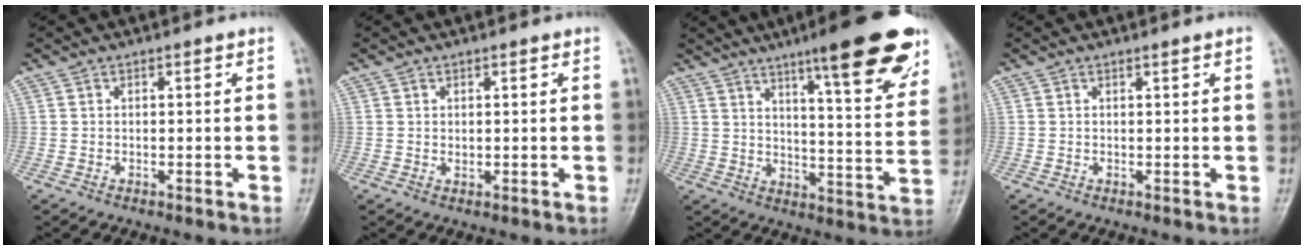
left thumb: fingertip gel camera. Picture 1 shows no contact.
{"total": 0.9, "force": [0.4, 0.6, 0.5], "torque": [-0.005, -0.003, 0.006]}
{"total": 20.8, "force": [13.1, 3.9, 15.7], "torque": [-0.178, -0.058, 0.177]}
{"total": 0.8, "force": [0.6, 0.0, 0.6], "torque": [-0.008, -0.001, 0.007]}